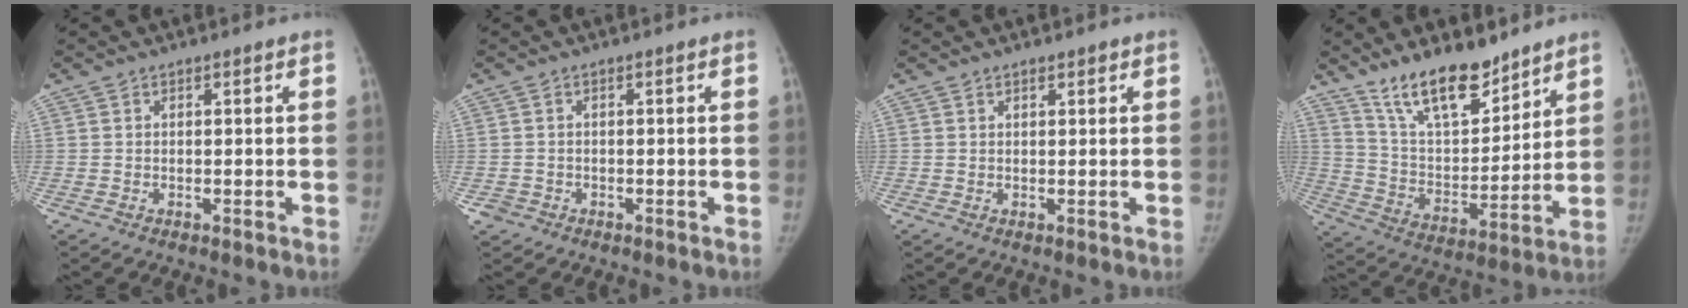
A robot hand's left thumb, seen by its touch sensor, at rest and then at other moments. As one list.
[{"total": 1.5, "force": [-0.8, 1.3, 0.0], "torque": [0.006, 0.005, -0.016]}, {"total": 1.3, "force": [0.9, 0.6, 0.6], "torque": [-0.002, -0.004, 0.011]}, {"total": 15.8, "force": [12.2, 5.6, 8.3], "torque": [-0.103, -0.081, 0.223]}]